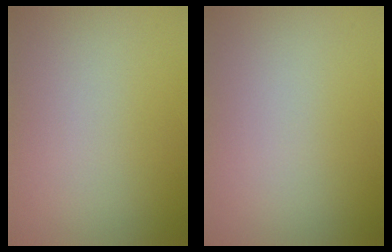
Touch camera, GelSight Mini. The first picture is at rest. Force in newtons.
{"total": 0.0}